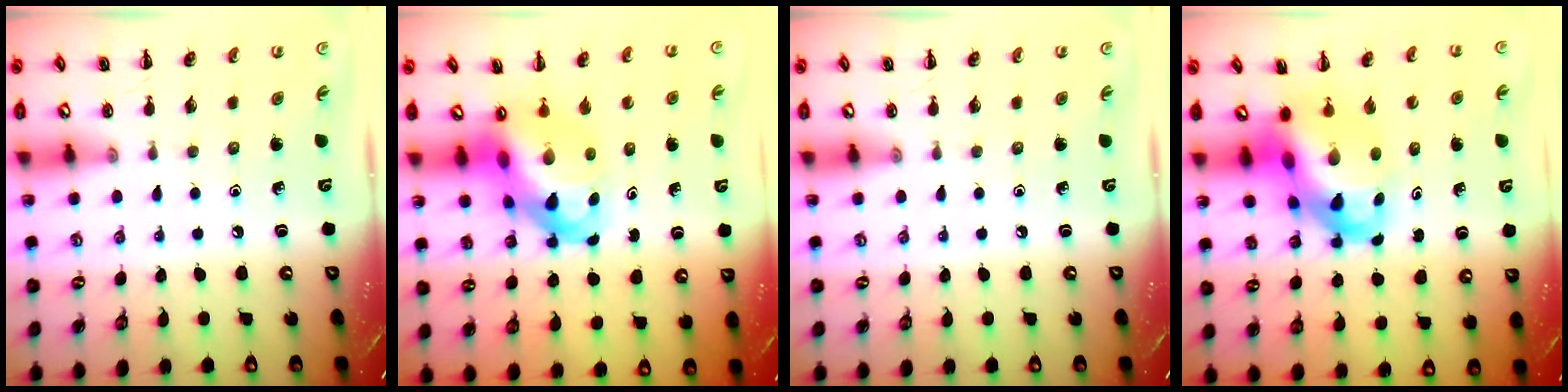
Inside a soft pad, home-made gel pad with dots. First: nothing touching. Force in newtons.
{"total": 9.5, "press": 9.2, "slide": 2.6}
{"total": 0.0}
{"total": 7.9, "press": 7.6, "slide": 2.3}